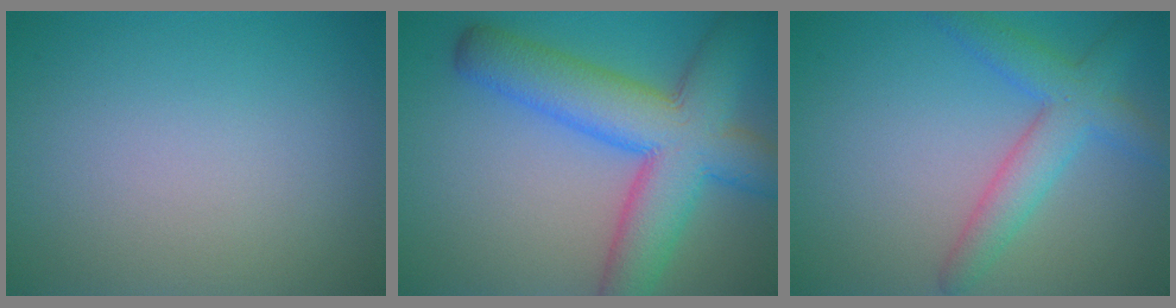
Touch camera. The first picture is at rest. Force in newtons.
{"total": 10.1, "press": 10.1, "slide": 0.4}
{"total": 4.2, "press": 4.2, "slide": 0.2}